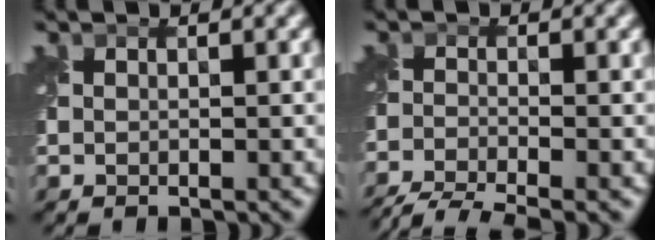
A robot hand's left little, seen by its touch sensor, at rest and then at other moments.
{"total": 6.1, "force": [-5.4, 1.0, 2.7], "torque": [-0.057, -0.033, -0.101]}